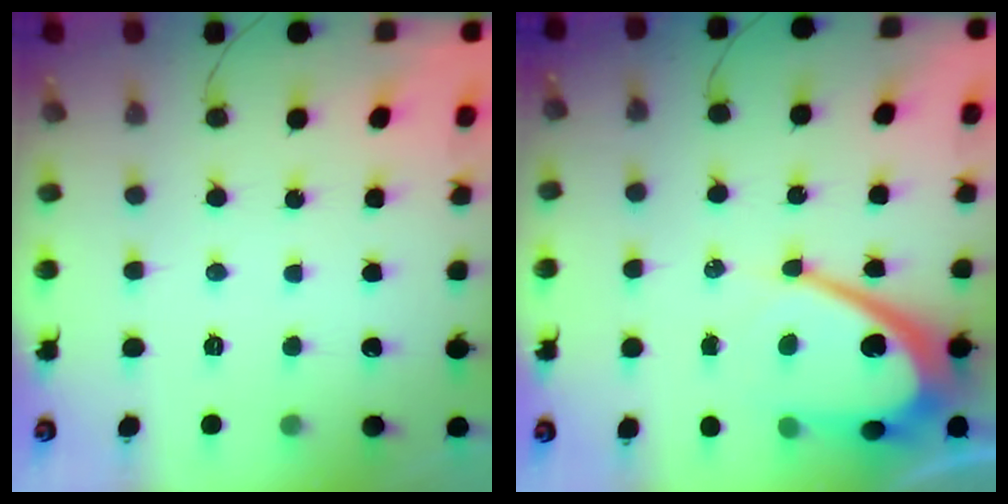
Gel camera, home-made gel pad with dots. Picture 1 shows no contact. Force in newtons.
{"total": 13.4, "press": 13.3, "slide": 1.1}